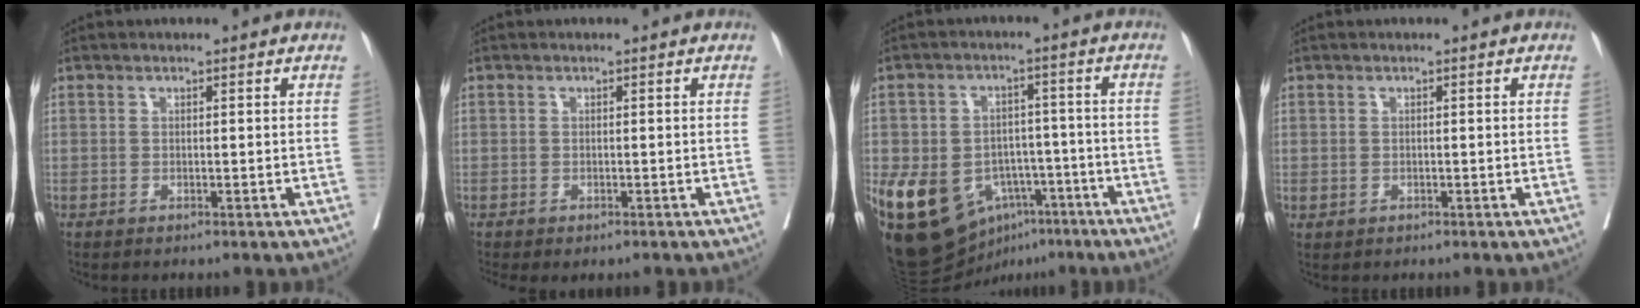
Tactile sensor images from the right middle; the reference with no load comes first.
{"total": 1.9, "force": [-1.3, 1.2, 0.7], "torque": [-0.005, 0.000, -0.019]}
{"total": 15.8, "force": [-7.4, 11.3, 8.2], "torque": [-0.153, 0.017, -0.105]}
{"total": 0.7, "force": [-0.1, 0.6, 0.3], "torque": [-0.010, 0.000, 0.004]}